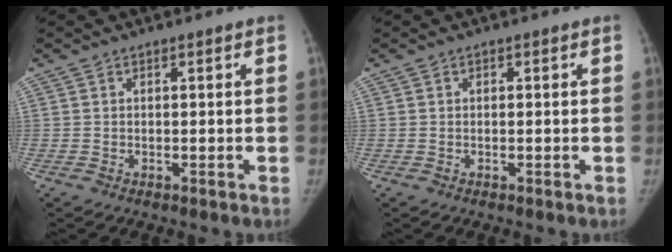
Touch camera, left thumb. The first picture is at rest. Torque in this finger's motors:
{"motor_torque": [-0.06, -0.09, 0.35, -0.14, 0.00]}